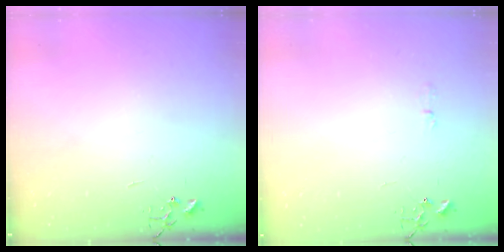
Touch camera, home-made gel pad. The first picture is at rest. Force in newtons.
{"total": 3.3, "press": 3.2, "slide": 0.4}